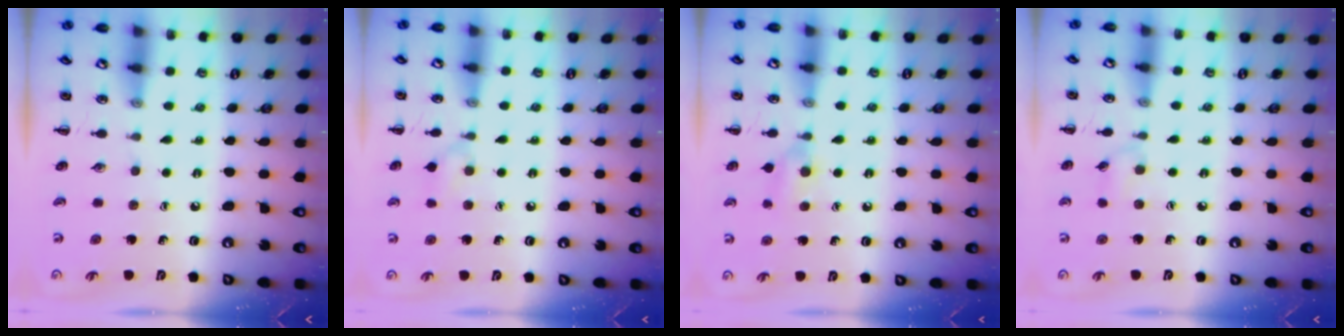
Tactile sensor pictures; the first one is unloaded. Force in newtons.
{"total": 5.2, "press": 4.8, "slide": 1.9}
{"total": 6.7, "press": 6.4, "slide": 2.0}
{"total": 3.8, "press": 3.6, "slide": 0.9}